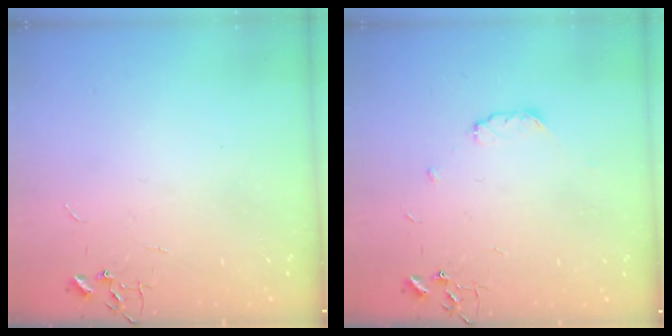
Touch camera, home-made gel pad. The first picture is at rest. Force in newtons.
{"total": 5.0, "press": 4.9, "slide": 0.6}